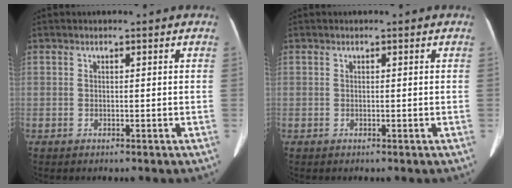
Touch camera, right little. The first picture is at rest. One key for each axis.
{"total": 0.0}